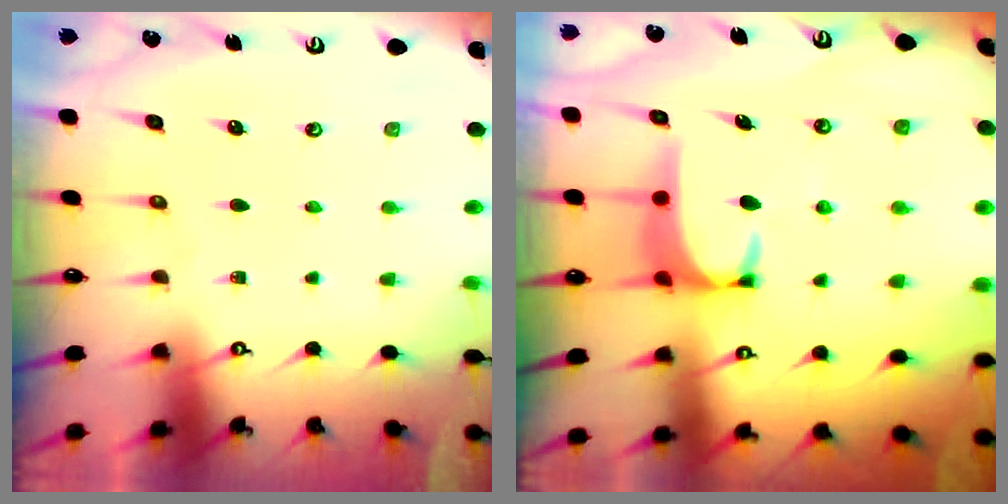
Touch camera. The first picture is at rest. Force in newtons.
{"total": 3.2, "press": 3.2, "slide": 0.6}